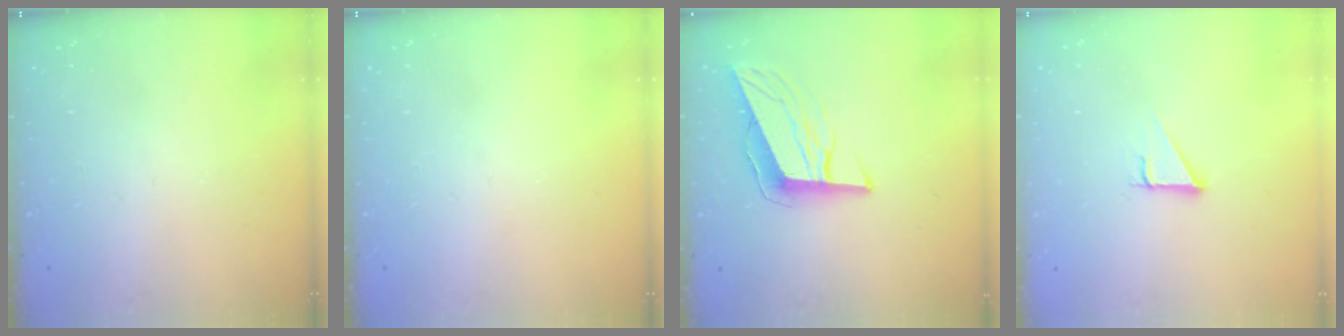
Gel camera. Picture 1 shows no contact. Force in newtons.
{"total": 0.0}
{"total": 10.5, "press": 10.2, "slide": 2.4}
{"total": 2.7, "press": 2.7, "slide": 0.3}